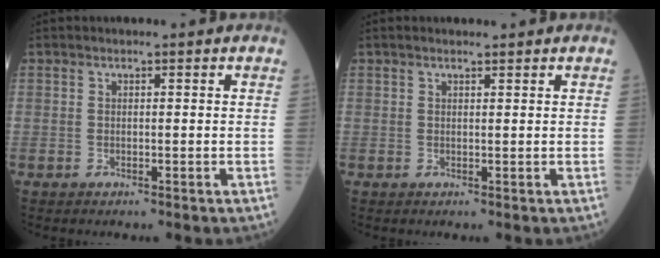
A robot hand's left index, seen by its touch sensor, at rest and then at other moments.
{"total": 1.3, "force": [1.2, 0.2, 0.6], "torque": [-0.012, 0.010, 0.018]}